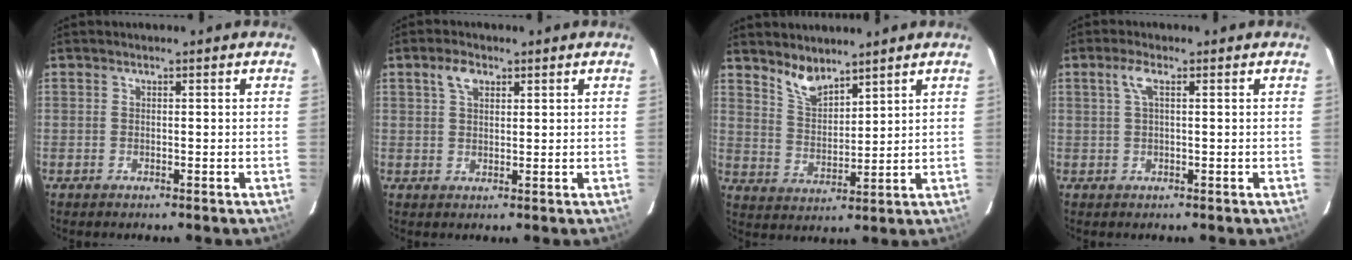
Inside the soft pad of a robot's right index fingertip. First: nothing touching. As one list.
[{"total": 3.5, "force": [1.8, 2.0, 2.2], "torque": [-0.041, 0.009, 0.033]}, {"total": 6.3, "force": [5.3, 1.9, 2.8], "torque": [-0.050, -0.003, 0.107]}, {"total": 2.4, "force": [1.0, 1.2, 1.9], "torque": [-0.038, 0.008, 0.018]}]